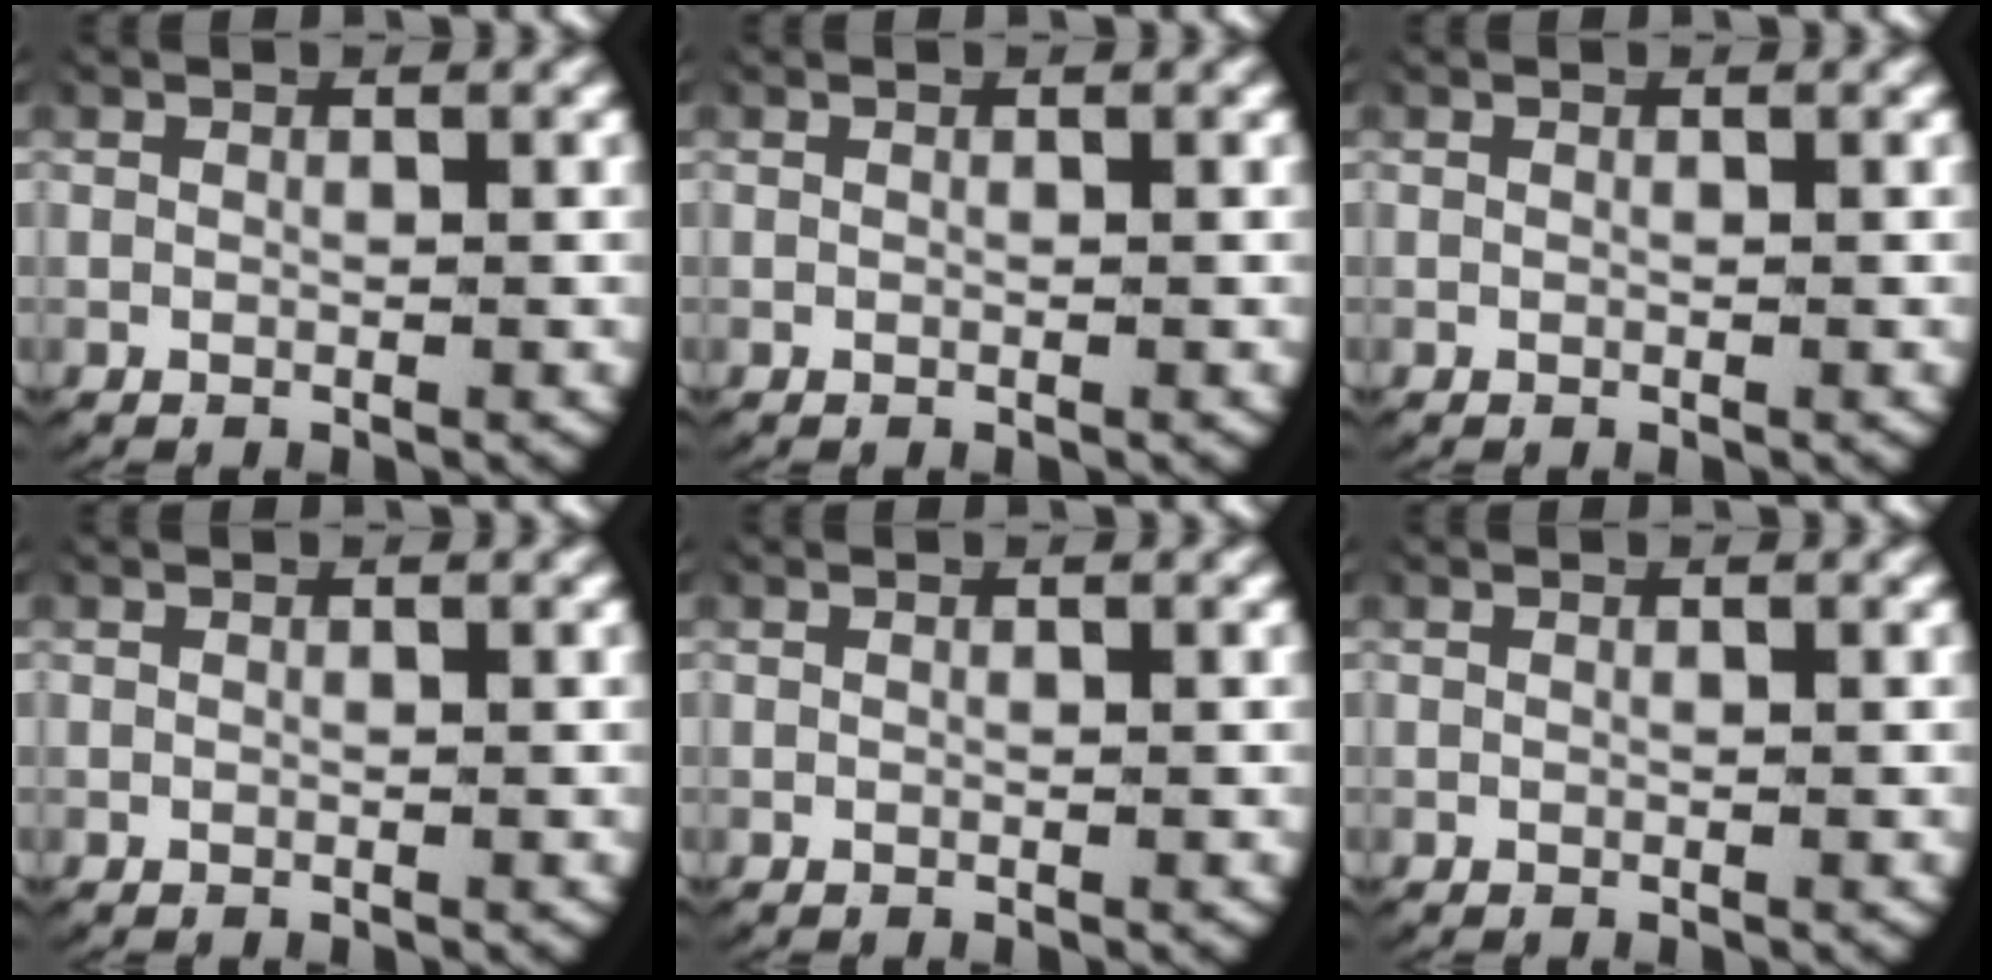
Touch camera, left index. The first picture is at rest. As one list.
[{"total": 0.0}, {"total": 0.0}, {"total": 0.0}, {"total": 0.0}, {"total": 0.0}]